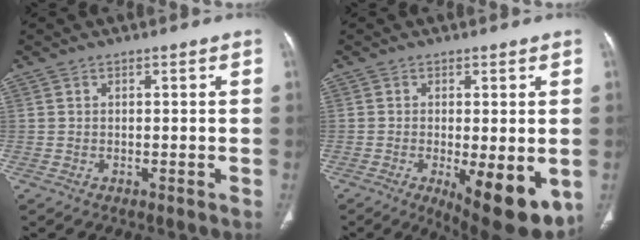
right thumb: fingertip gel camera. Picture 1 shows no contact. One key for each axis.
{"total": 12.4, "fx": -3.5, "fy": 4.2, "fz": 11.2, "tx": -0.147, "ty": -0.024, "tz": -0.038}